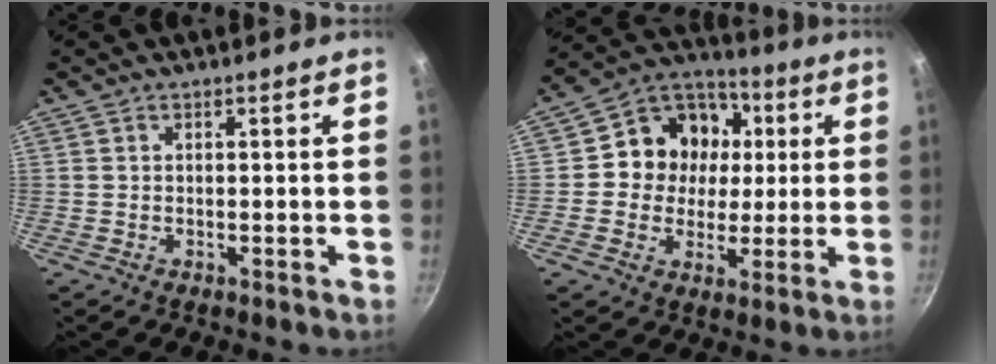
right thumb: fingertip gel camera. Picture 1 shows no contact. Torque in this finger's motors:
{"motor_torque": [0.76, 2.66, 1.34, -0.24, 0.08]}